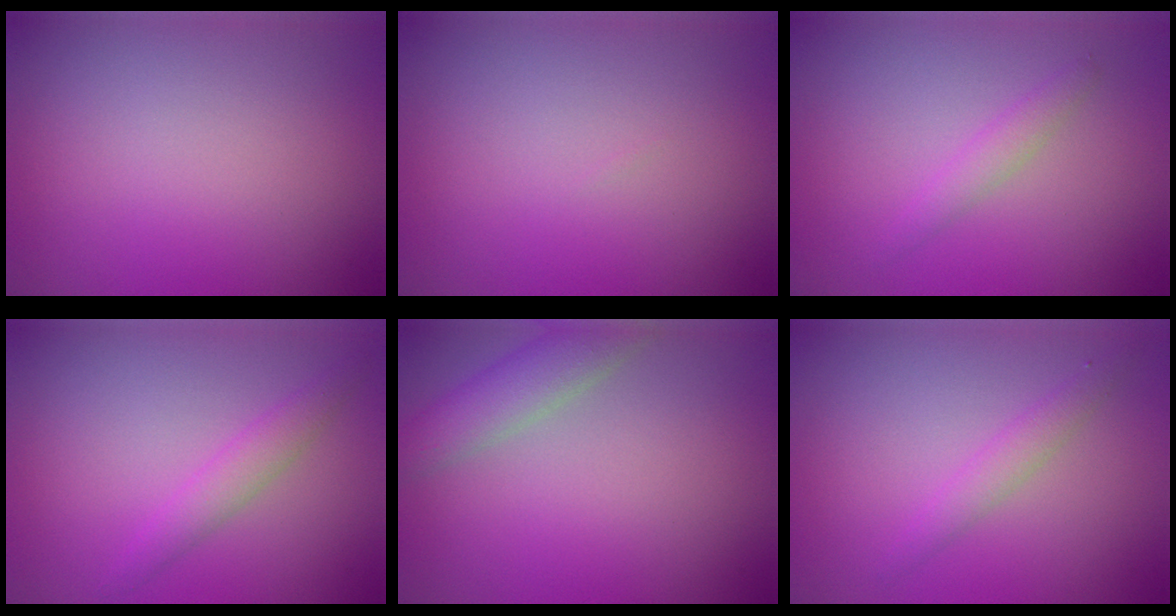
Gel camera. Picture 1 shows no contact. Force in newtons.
{"total": 0.0}
{"total": 1.5, "press": 1.5, "slide": 0.1}
{"total": 2.0, "press": 2.0, "slide": 0.1}
{"total": 3.8, "press": 3.8, "slide": 0.3}
{"total": 1.7, "press": 1.7, "slide": 0.0}